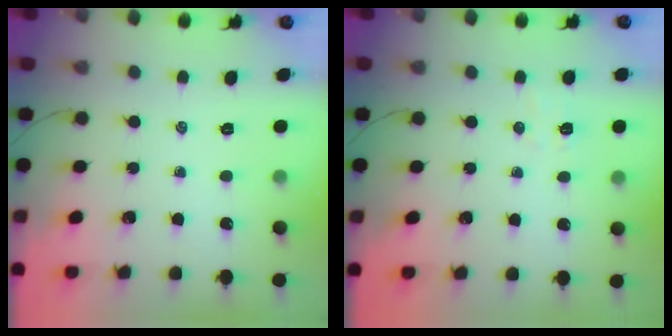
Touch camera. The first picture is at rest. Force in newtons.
{"total": 4.2, "press": 4.1, "slide": 0.8}